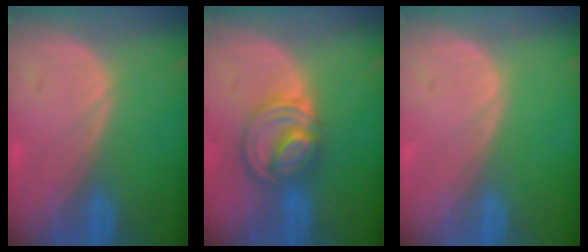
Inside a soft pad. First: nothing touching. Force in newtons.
{"total": 7.7, "press": 6.7, "slide": 3.9}
{"total": 0.0}